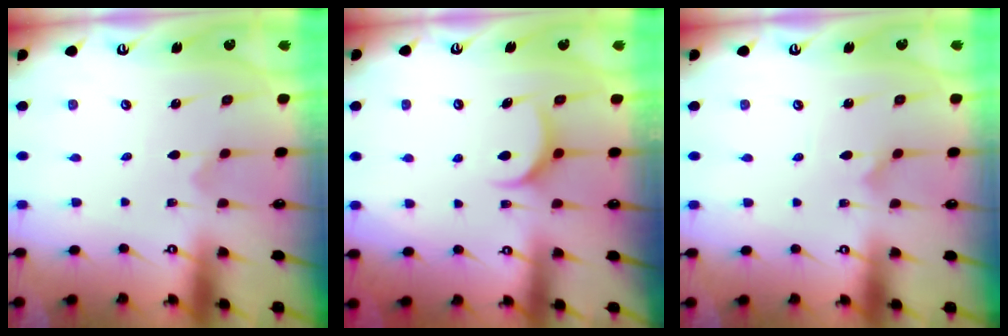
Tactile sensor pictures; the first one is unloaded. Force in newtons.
{"total": 5.5, "press": 5.5, "slide": 0.5}
{"total": 1.4, "press": 1.4, "slide": 0.1}